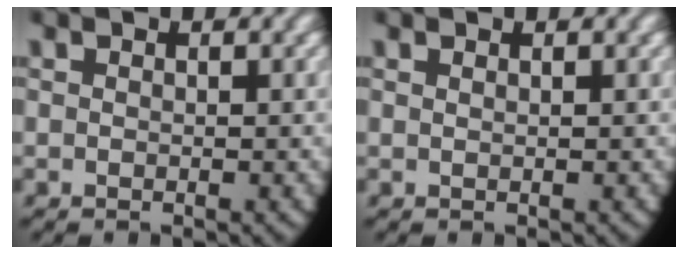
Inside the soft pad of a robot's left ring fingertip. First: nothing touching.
{"total": 0.6, "force": [0.3, -0.4, 0.2], "torque": [-0.004, -0.004, 0.010]}